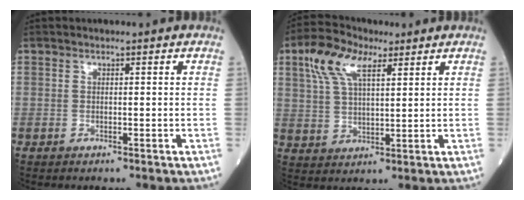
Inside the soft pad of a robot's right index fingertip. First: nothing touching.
{"total": 8.8, "force": [4.6, 3.4, 6.7], "torque": [-0.147, 0.019, 0.089]}